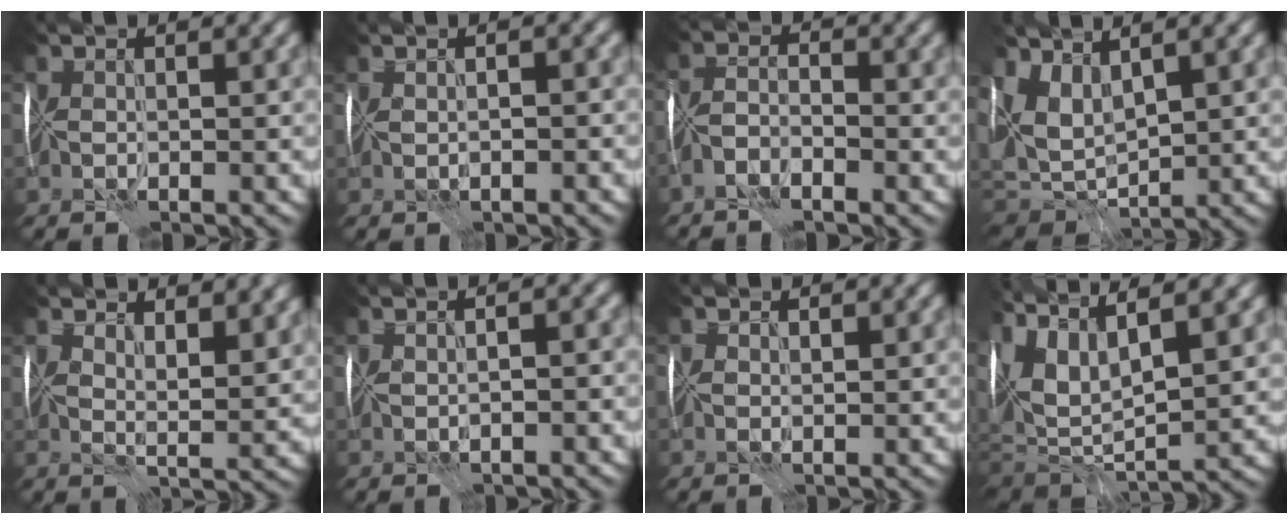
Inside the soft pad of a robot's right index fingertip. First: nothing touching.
{"total": 1.6, "force": [0.3, 0.5, 1.5], "torque": [-0.016, 0.012, 0.003]}
{"total": 1.7, "force": [-1.4, 0.3, 1.0], "torque": [-0.021, 0.010, -0.037]}
{"total": 5.3, "force": [2.5, 2.8, 3.7], "torque": [-0.087, -0.001, 0.049]}
{"total": 5.5, "force": [4.2, 1.5, 3.2], "torque": [-0.044, 0.002, 0.067]}
{"total": 2.2, "force": [0.4, 0.8, 2.0], "torque": [-0.024, 0.013, 0.004]}
{"total": 1.0, "force": [0.9, 0.4, 0.2], "torque": [-0.005, 0.006, 0.015]}
{"total": 10.4, "force": [4.2, 4.0, 8.6], "torque": [-0.204, 0.012, 0.081]}